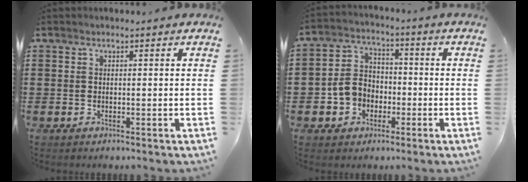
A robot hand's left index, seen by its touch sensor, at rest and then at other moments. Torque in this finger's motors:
{"motor_torque": [1.16, 0.57, 0.33, 0.10]}